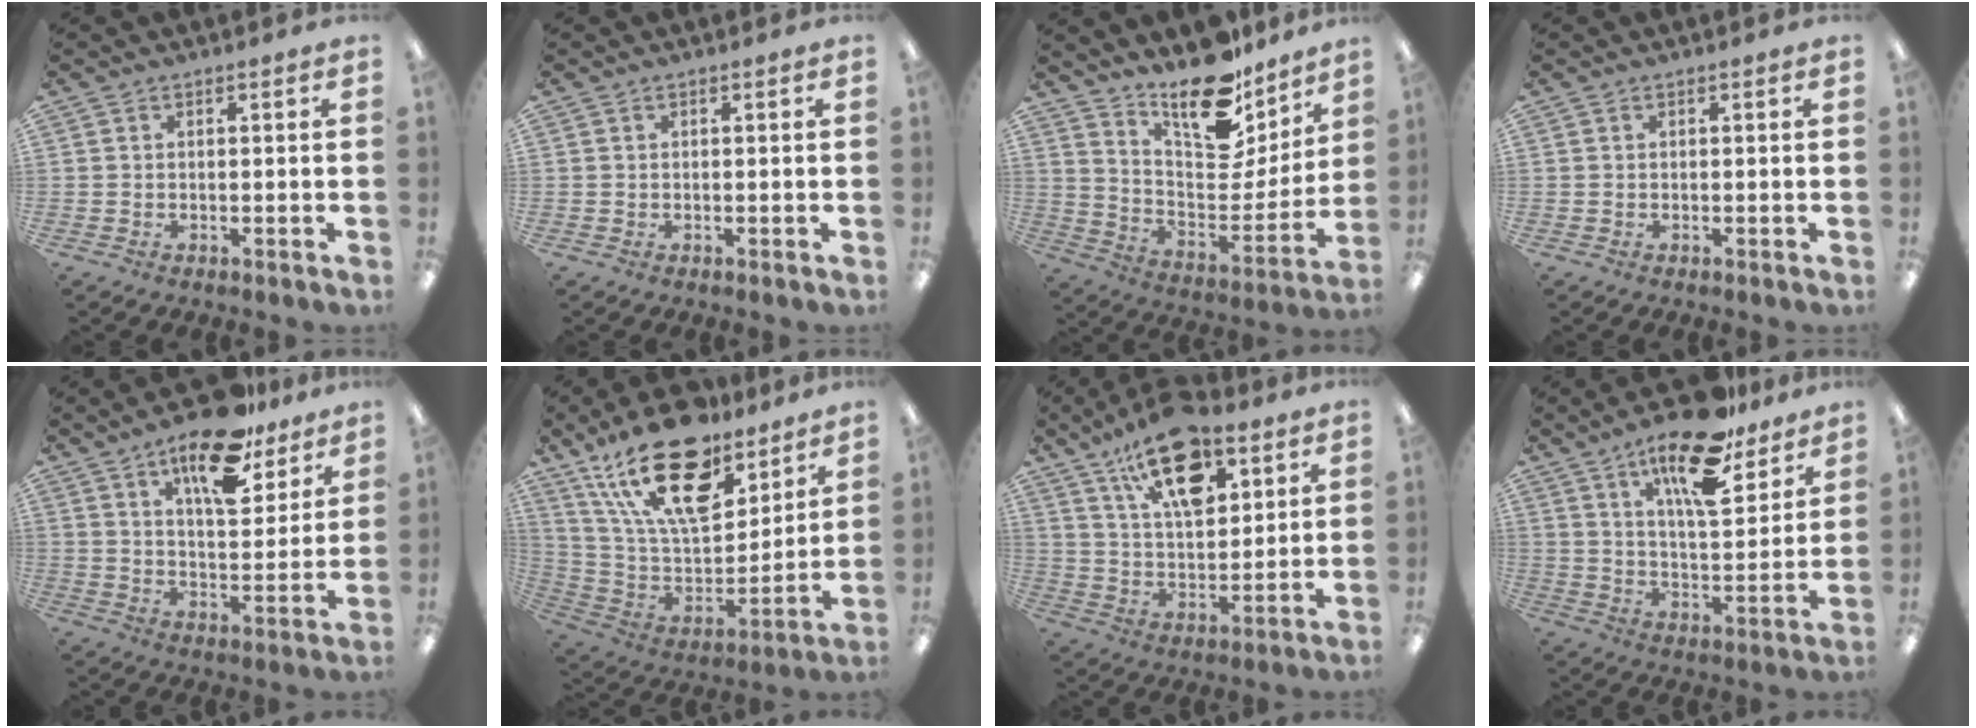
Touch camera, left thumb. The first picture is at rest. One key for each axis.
{"total": 0.0}
{"total": 18.3, "fx": 14.8, "fy": 7.1, "fz": 8.0, "tx": -0.122, "ty": -0.124, "tz": 0.256}
{"total": 0.0}
{"total": 16.0, "fx": 11.1, "fy": 6.5, "fz": 9.5, "tx": -0.143, "ty": -0.057, "tz": 0.188}
{"total": 24.3, "fx": 15.7, "fy": 11.3, "fz": 14.8, "tx": -0.268, "ty": -0.084, "tz": 0.276}
{"total": 18.5, "fx": 11.2, "fy": 9.0, "fz": 11.7, "tx": -0.190, "ty": -0.042, "tz": 0.193}
{"total": 17.5, "fx": 12.3, "fy": 5.9, "fz": 11.0, "tx": -0.181, "ty": -0.065, "tz": 0.203}